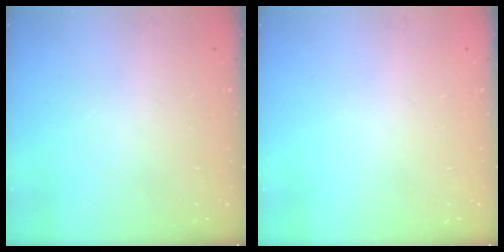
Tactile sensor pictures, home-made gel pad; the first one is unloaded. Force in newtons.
{"total": 0.0}